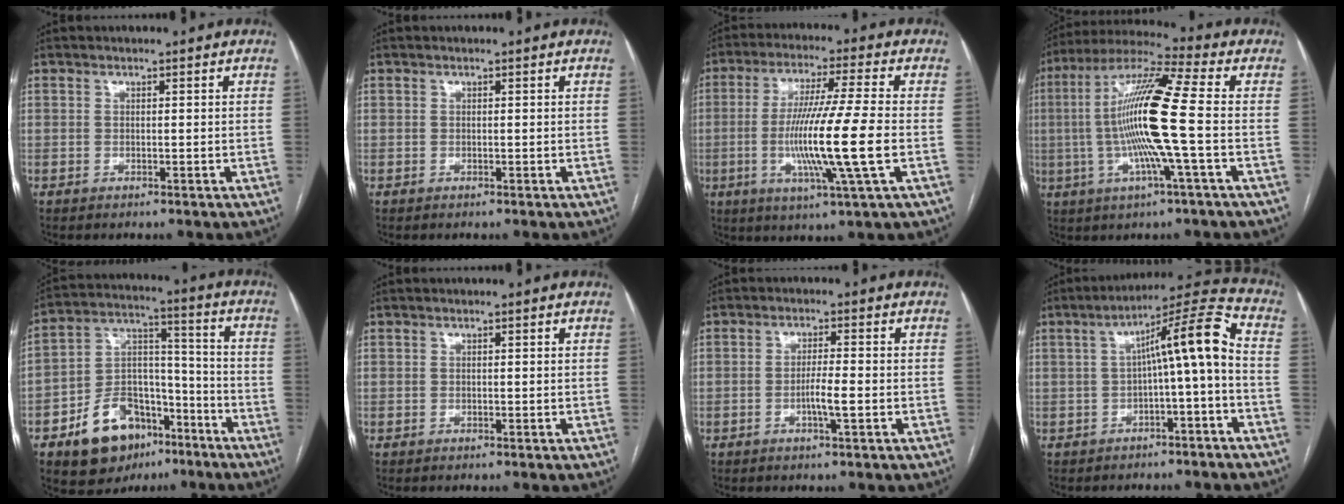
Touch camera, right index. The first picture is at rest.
{"total": 0.0}
{"total": 14.2, "force": [-2.5, -1.1, 13.9], "torque": [-0.271, -0.018, -0.053]}
{"total": 16.0, "force": [-1.1, -0.6, 15.9], "torque": [-0.306, 0.004, -0.035]}
{"total": 15.0, "force": [-8.7, 9.2, 8.0], "torque": [-0.145, 0.032, -0.139]}
{"total": 0.0}
{"total": 3.4, "force": [-1.0, 0.0, 3.3], "torque": [-0.062, -0.003, -0.018]}
{"total": 9.9, "force": [-0.7, 0.3, 9.9], "torque": [-0.148, 0.036, -0.010]}